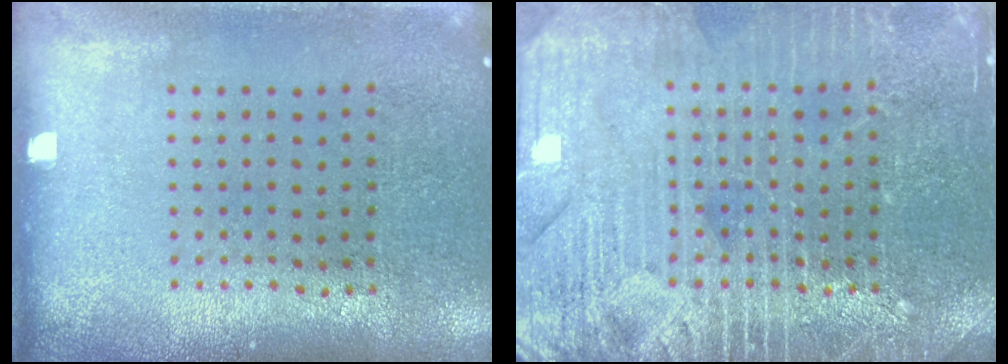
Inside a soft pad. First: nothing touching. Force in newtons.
{"total": 6.0, "press": 6.0, "slide": 0.9}